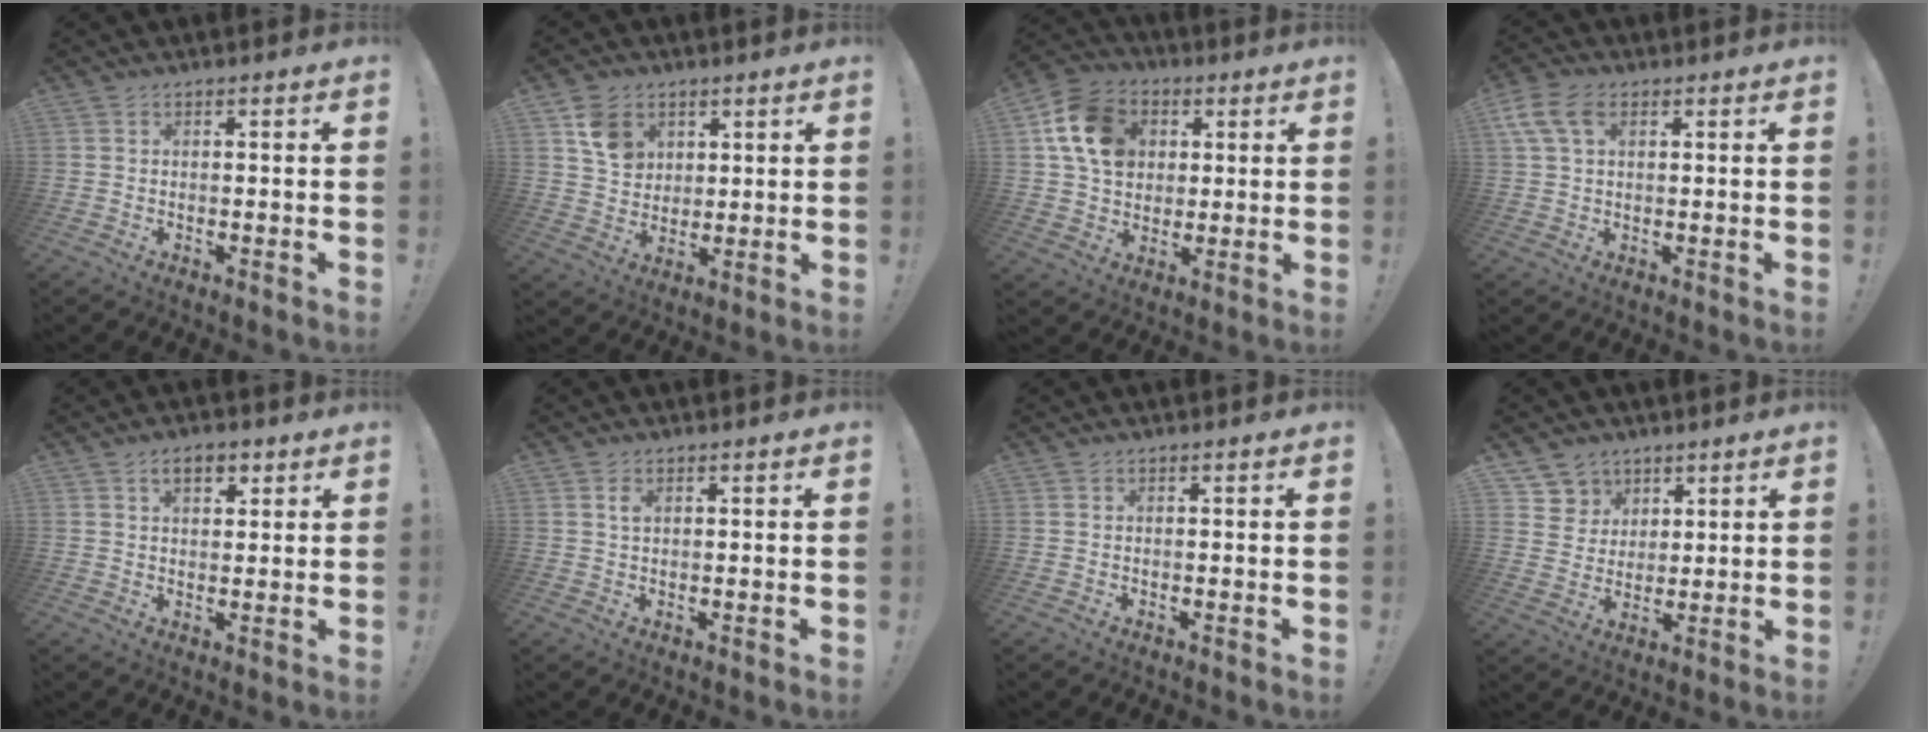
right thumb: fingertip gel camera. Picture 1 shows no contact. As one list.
[{"total": 9.9, "force": [4.6, 7.9, 3.6], "torque": [-0.044, -0.018, 0.093]}, {"total": 15.7, "force": [4.3, 12.6, 8.3], "torque": [-0.137, 0.000, 0.091]}, {"total": 8.3, "force": [3.1, 5.0, 5.7], "torque": [-0.120, 0.003, 0.062]}, {"total": 5.4, "force": [2.6, 3.0, 3.6], "torque": [-0.051, 0.001, 0.044]}, {"total": 1.7, "force": [0.7, 1.0, 1.2], "torque": [-0.019, 0.000, 0.011]}, {"total": 0.0}, {"total": 7.3, "force": [4.3, 5.9, 0.0], "torque": [-0.002, -0.041, 0.086]}]